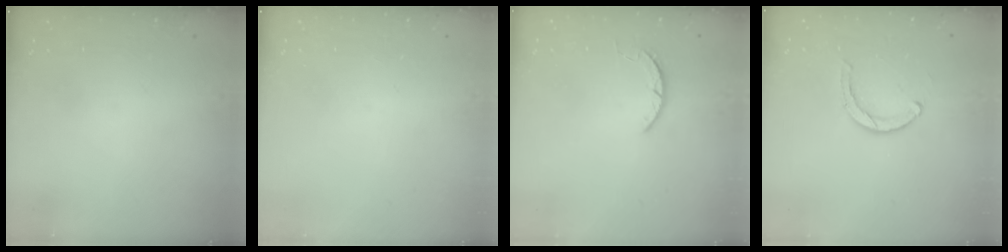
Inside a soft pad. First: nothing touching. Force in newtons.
{"total": 0.0}
{"total": 1.6, "press": 1.6, "slide": 0.3}
{"total": 4.1, "press": 4.1, "slide": 0.4}